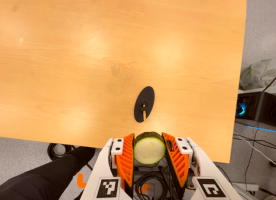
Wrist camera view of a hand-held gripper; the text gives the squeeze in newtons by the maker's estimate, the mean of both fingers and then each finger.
{"total": 13.6, "left": 13.4, "right": 13.8}